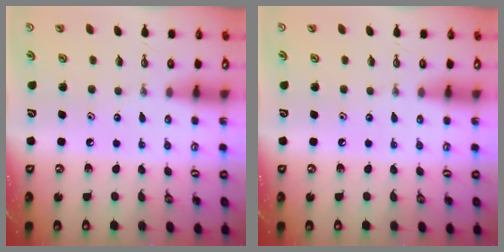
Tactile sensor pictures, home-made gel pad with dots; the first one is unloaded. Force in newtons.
{"total": 0.0}